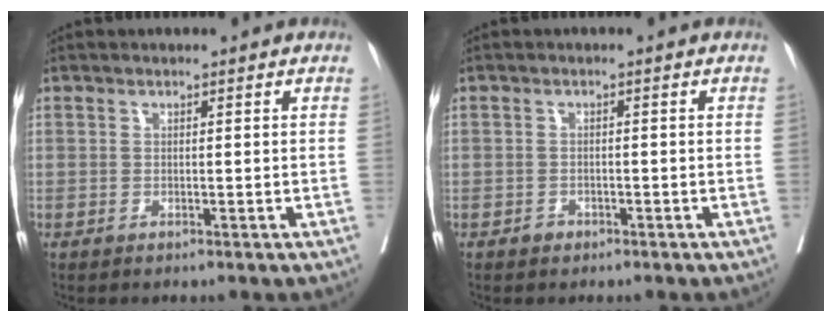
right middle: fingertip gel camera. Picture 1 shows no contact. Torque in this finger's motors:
{"motor_torque": [0.24, -0.05, -0.11, -0.04]}